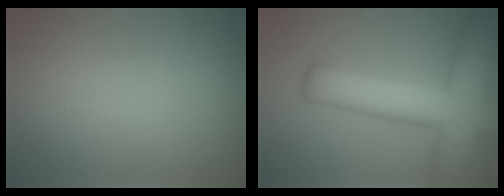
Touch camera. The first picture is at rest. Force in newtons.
{"total": 11.5, "press": 11.5, "slide": 0.5}